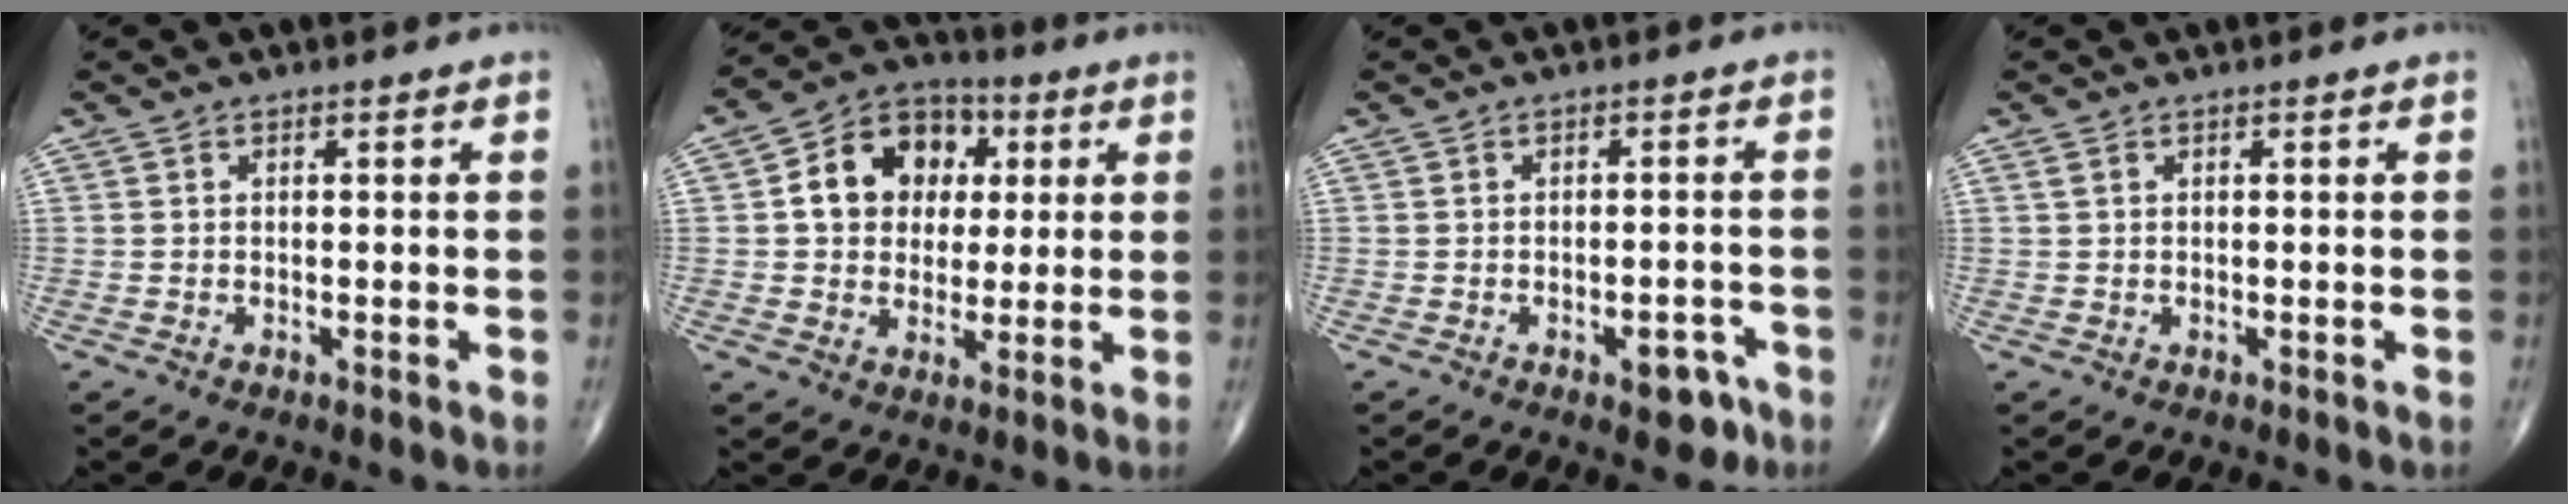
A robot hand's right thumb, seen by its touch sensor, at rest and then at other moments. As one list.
[{"total": 13.0, "force": [2.5, 10.4, 7.2], "torque": [-0.077, 0.010, 0.033]}, {"total": 4.2, "force": [-2.4, 2.1, 2.7], "torque": [-0.015, 0.015, -0.028]}, {"total": 0.7, "force": [0.4, 0.4, 0.5], "torque": [-0.013, 0.010, 0.010]}]